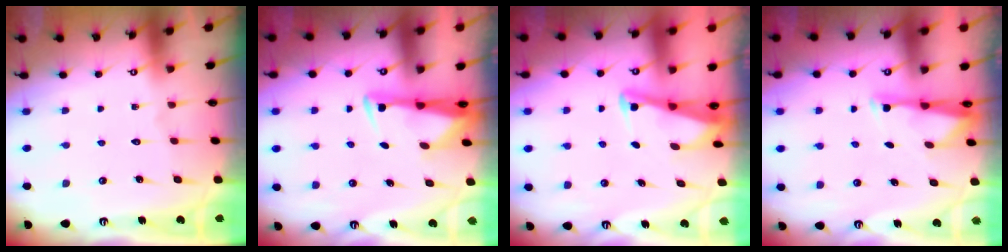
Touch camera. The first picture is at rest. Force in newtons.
{"total": 2.9, "press": 2.8, "slide": 0.9}
{"total": 2.7, "press": 2.7, "slide": 0.4}
{"total": 2.9, "press": 2.9, "slide": 0.6}